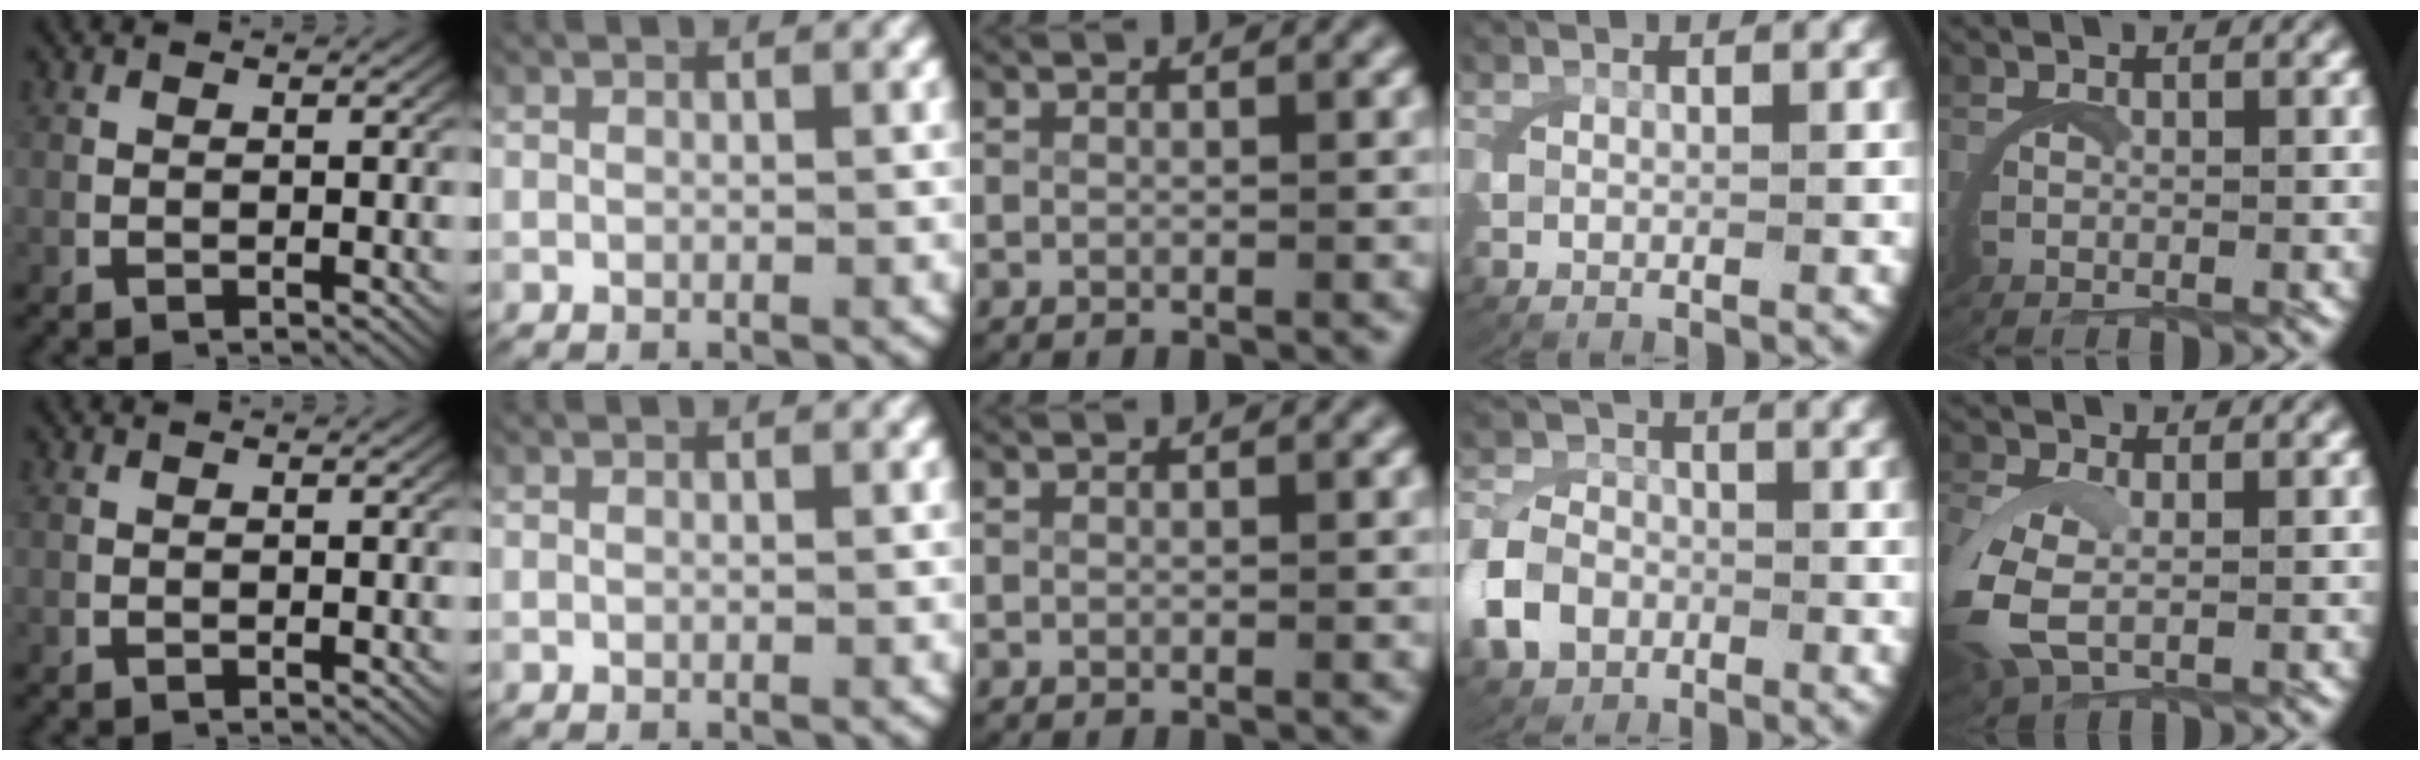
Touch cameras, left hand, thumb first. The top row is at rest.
{"ring": {"total": 5.3, "force": [-1.7, 4.6, 2.1], "torque": [-0.049, -0.008, -0.031]}, "little": {"total": 3.3, "force": [0.4, 1.9, 2.6], "torque": [-0.090, -0.021, 0.019]}}